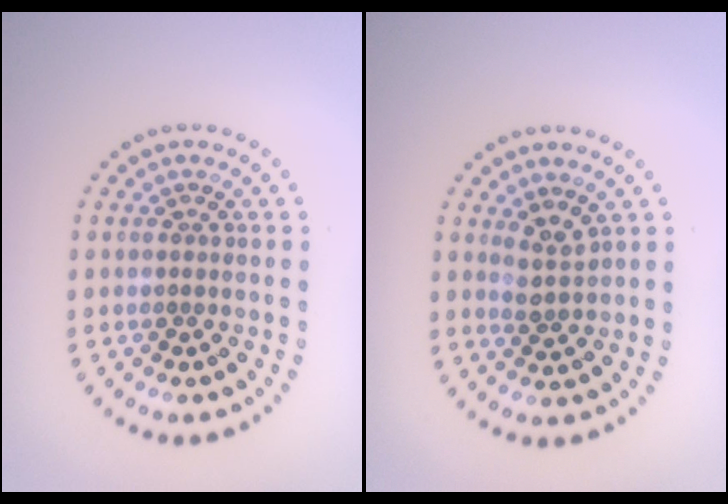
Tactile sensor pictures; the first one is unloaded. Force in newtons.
{"total": 1.8, "press": 1.3, "slide": 1.3}